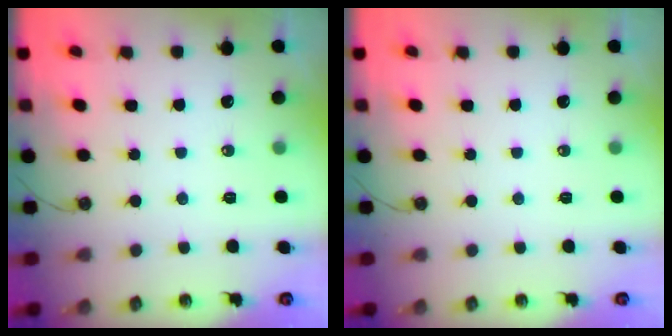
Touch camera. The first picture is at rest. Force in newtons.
{"total": 0.0}